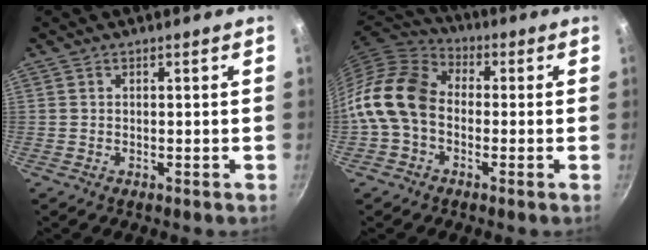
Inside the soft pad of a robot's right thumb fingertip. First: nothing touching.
{"total": 13.3, "force": [-1.6, 9.8, 8.9], "torque": [-0.147, 0.033, -0.055]}